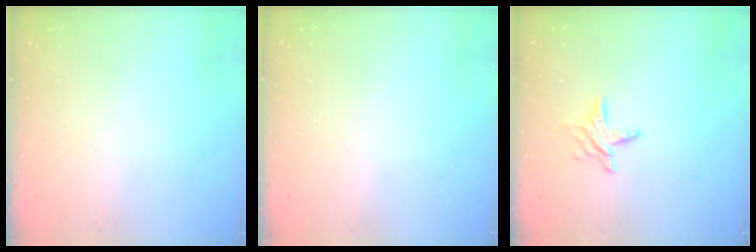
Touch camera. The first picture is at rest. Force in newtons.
{"total": 0.0}
{"total": 6.5, "press": 6.5, "slide": 0.6}